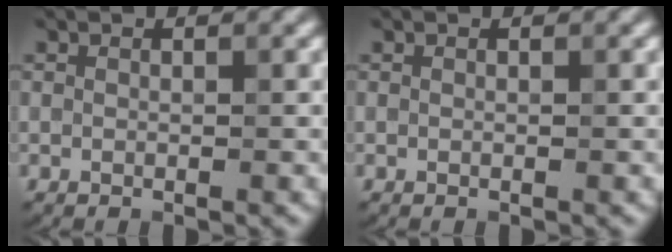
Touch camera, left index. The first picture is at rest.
{"total": 0.0}